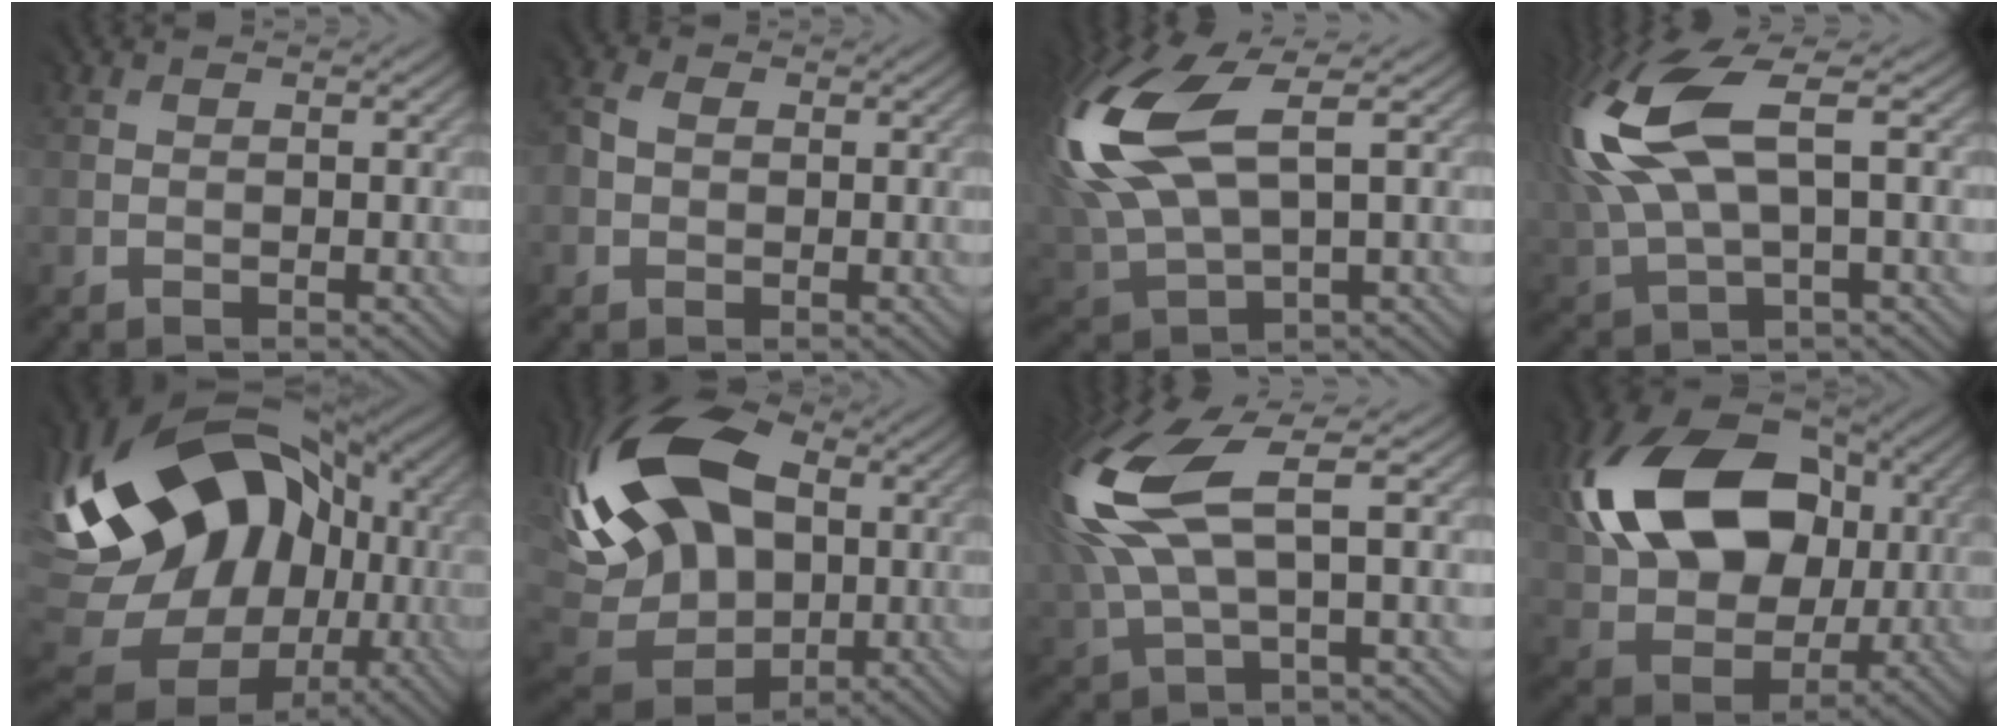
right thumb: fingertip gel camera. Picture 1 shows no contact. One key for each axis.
{"total": 3.1, "fx": 0.3, "fy": 2.6, "fz": 1.5, "tx": -0.043, "ty": -0.002, "tz": 0.009}
{"total": 15.0, "fx": 4.9, "fy": 7.5, "fz": 12.0, "tx": -0.322, "ty": 0.016, "tz": 0.099}
{"total": 12.2, "fx": 4.0, "fy": 4.8, "fz": 10.5, "tx": -0.270, "ty": 0.015, "tz": 0.080}
{"total": 21.3, "fx": 0.7, "fy": 16.7, "fz": 13.1, "tx": -0.286, "ty": -0.013, "tz": 0.034}
{"total": 19.0, "fx": 5.2, "fy": 12.7, "fz": 13.1, "tx": -0.300, "ty": 0.020, "tz": 0.101}
{"total": 12.1, "fx": 3.6, "fy": 4.4, "fz": 10.6, "tx": -0.283, "ty": 0.016, "tz": 0.075}
{"total": 17.1, "fx": 4.3, "fy": 12.2, "fz": 11.3, "tx": -0.257, "ty": 0.017, "tz": 0.086}